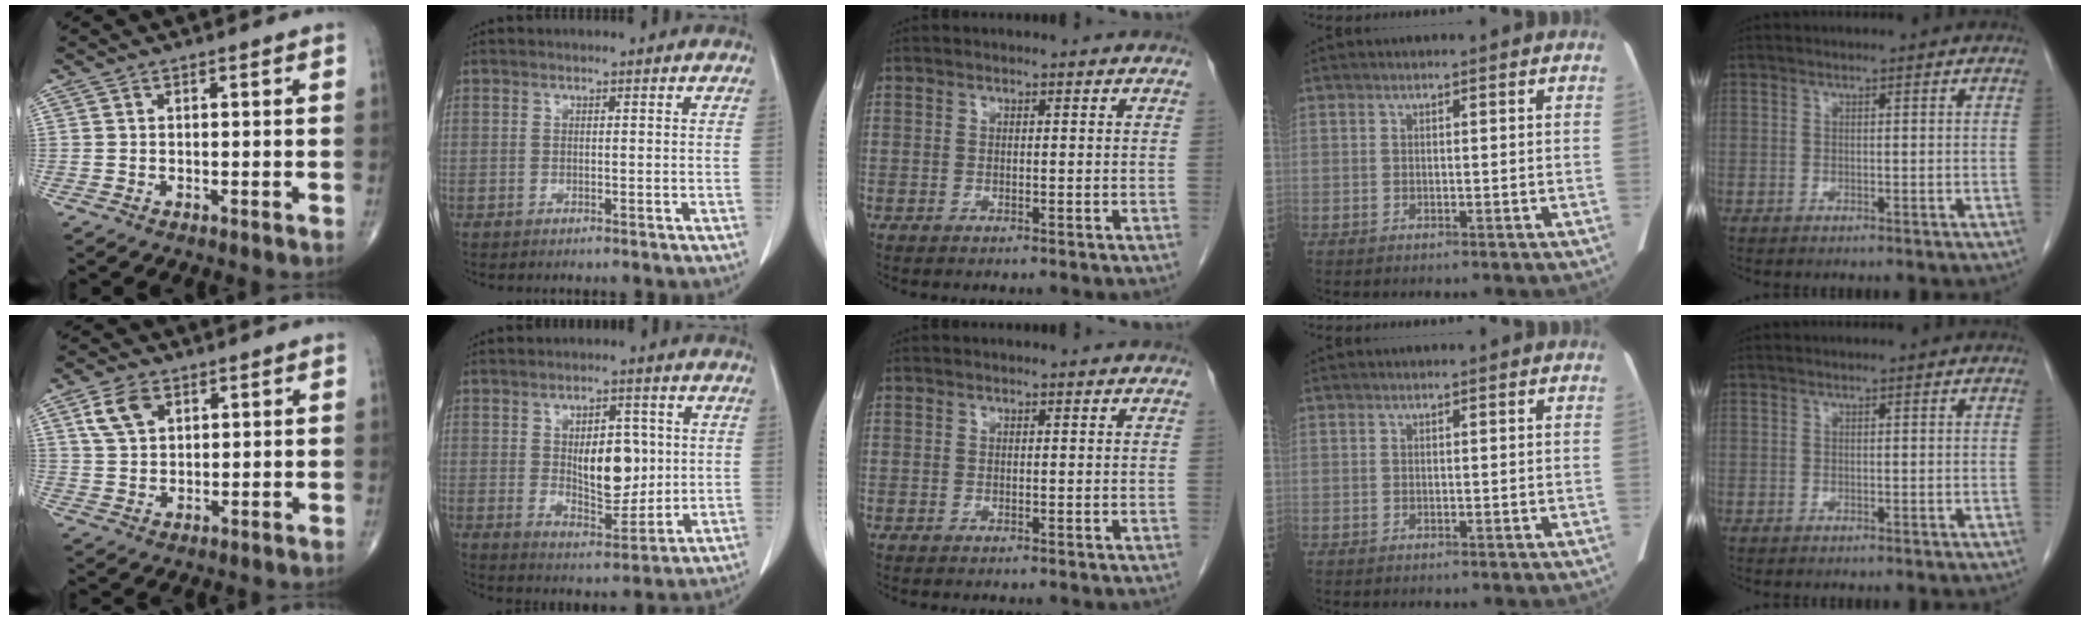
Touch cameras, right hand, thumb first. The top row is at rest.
{"thumb": {"total": 6.4, "force": [2.9, 4.1, 4.0], "torque": [-0.066, -0.005, 0.058]}, "index": {"total": 9.0, "force": [1.1, 4.3, 7.9], "torque": [-0.121, -0.003, 0.029]}}